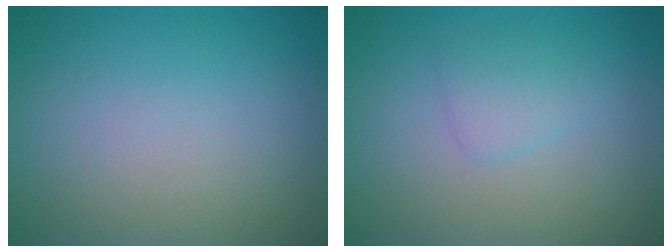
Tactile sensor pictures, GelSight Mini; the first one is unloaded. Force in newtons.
{"total": 1.6, "press": 1.6, "slide": 0.0}